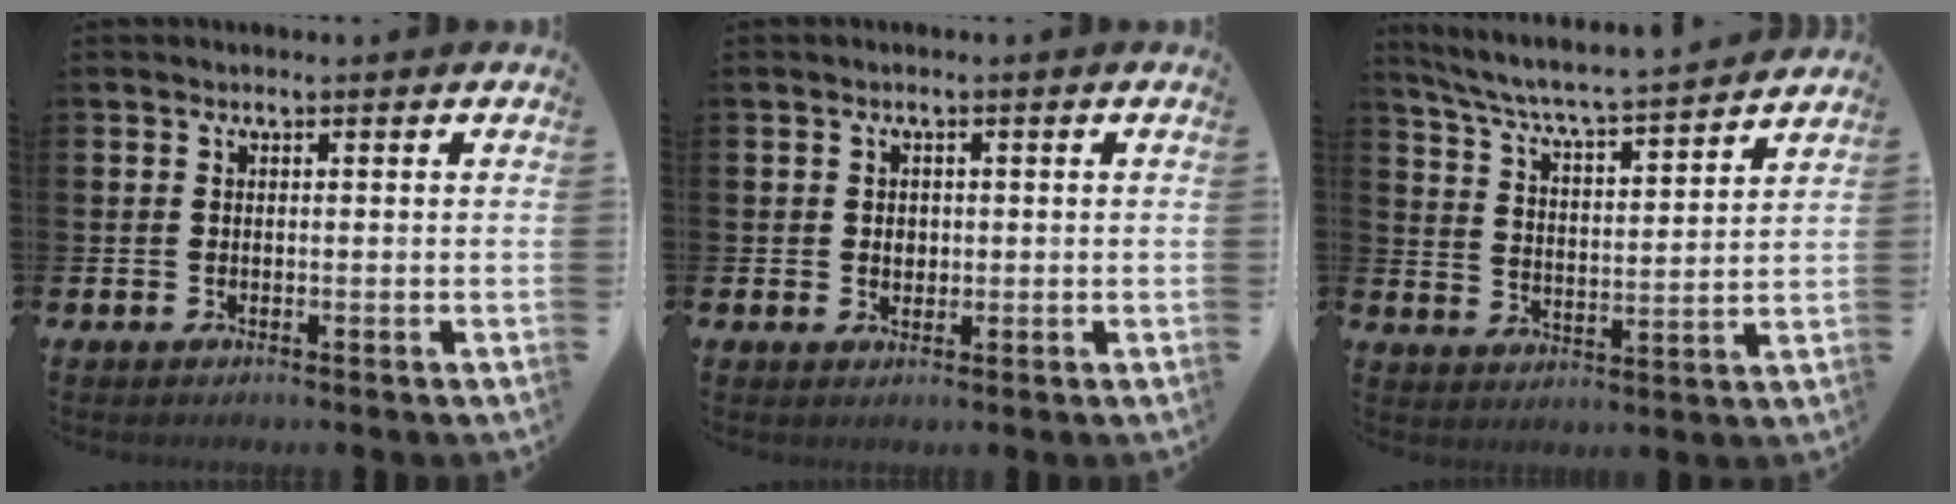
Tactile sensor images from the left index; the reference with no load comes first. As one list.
[{"total": 1.5, "force": [0.4, 1.3, 0.7], "torque": [0.004, 0.002, 0.001]}, {"total": 6.0, "force": [5.8, -0.1, 1.8], "torque": [-0.065, -0.050, 0.093]}]